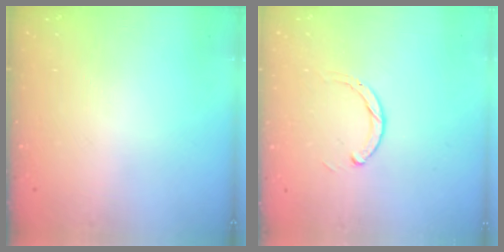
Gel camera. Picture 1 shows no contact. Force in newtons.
{"total": 2.3, "press": 2.3, "slide": 0.3}